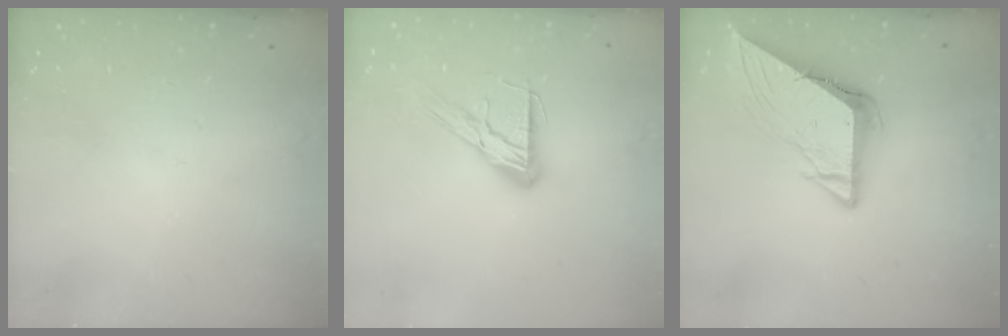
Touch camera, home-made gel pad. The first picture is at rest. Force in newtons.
{"total": 12.3, "press": 12.3, "slide": 1.0}
{"total": 10.7, "press": 10.6, "slide": 1.3}